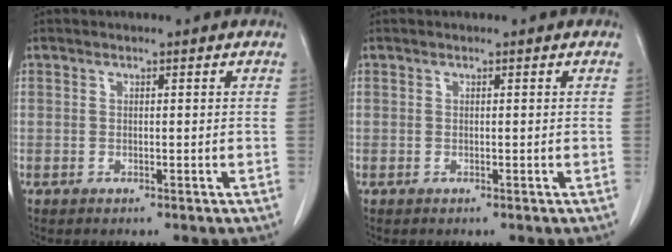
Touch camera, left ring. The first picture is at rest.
{"total": 0.0}